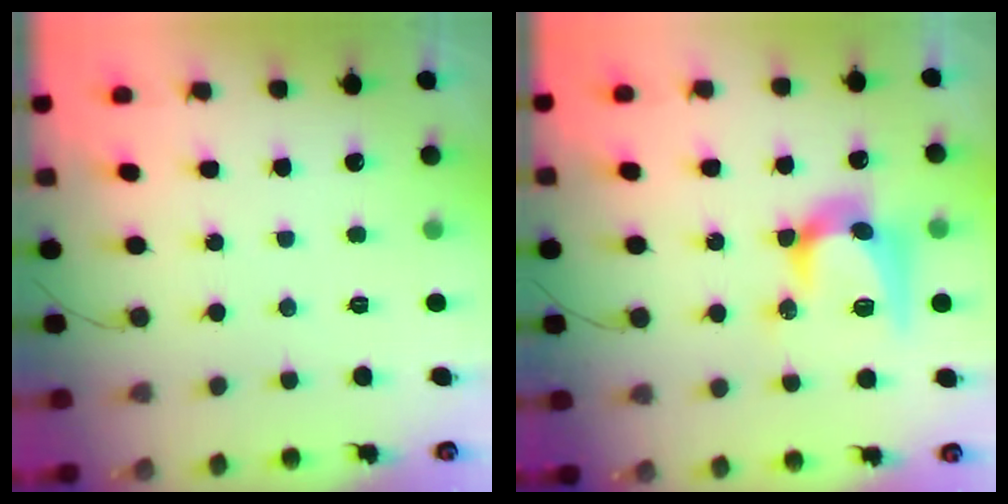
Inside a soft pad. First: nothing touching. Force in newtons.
{"total": 12.0, "press": 11.9, "slide": 0.7}